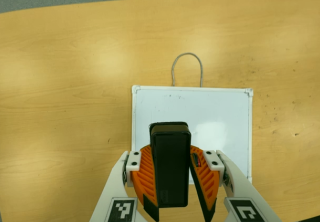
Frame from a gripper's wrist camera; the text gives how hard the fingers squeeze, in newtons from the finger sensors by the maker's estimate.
{"total": 9.2, "left": 9.4, "right": 9.1}